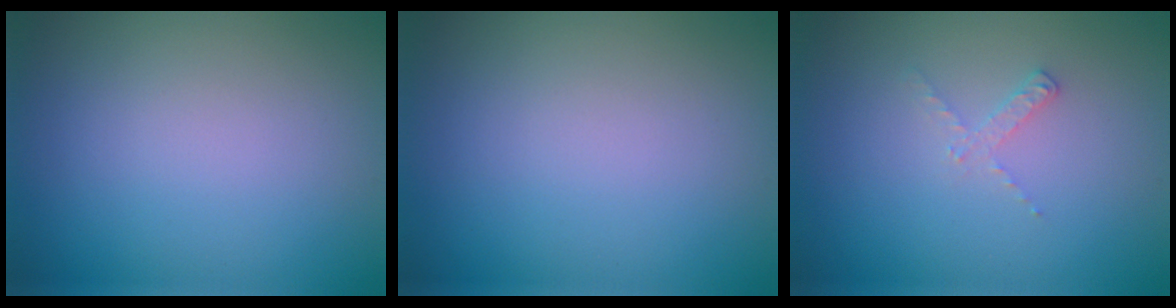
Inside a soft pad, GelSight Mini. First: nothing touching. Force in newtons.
{"total": 0.0}
{"total": 1.1, "press": 1.1, "slide": 0.2}